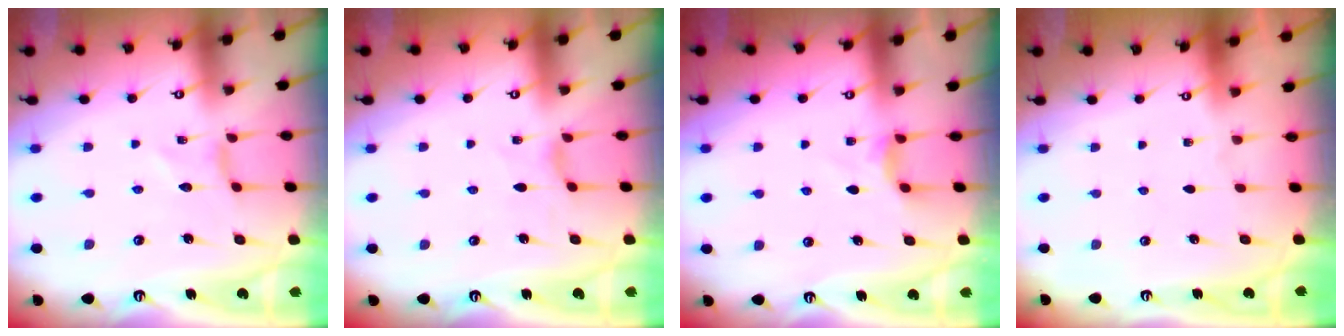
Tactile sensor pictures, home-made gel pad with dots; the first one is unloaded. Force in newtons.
{"total": 2.3, "press": 2.3, "slide": 0.4}
{"total": 2.8, "press": 2.8, "slide": 0.5}
{"total": 0.0}